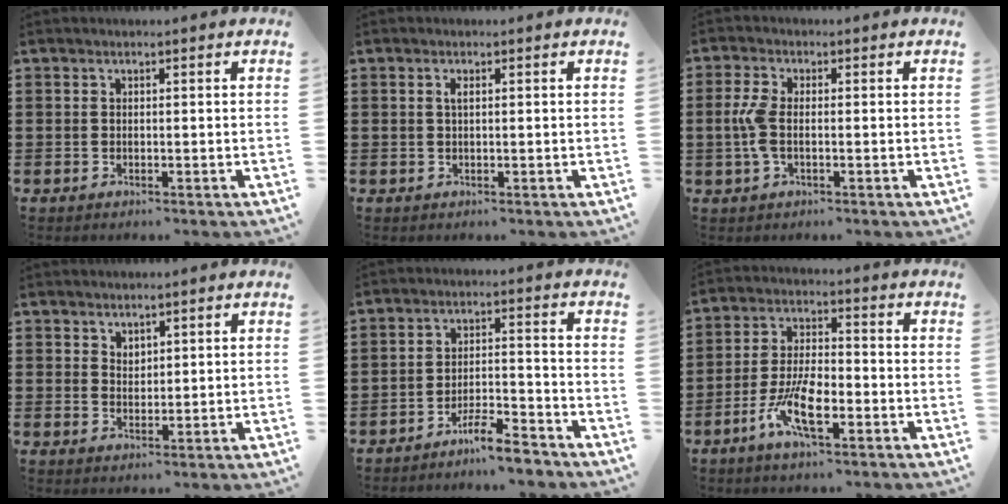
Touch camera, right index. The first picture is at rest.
{"total": 1.0, "force": [0.3, 0.2, 0.9], "torque": [-0.019, 0.002, 0.004]}
{"total": 4.6, "force": [-0.6, 2.0, 4.1], "torque": [-0.102, -0.006, -0.019]}
{"total": 2.0, "force": [1.7, 0.9, 0.0], "torque": [-0.004, 0.004, 0.034]}
{"total": 5.8, "force": [-5.2, 0.4, 2.4], "torque": [-0.048, 0.002, -0.101]}
{"total": 8.2, "force": [-3.7, 2.7, 6.7], "torque": [-0.147, -0.008, -0.072]}